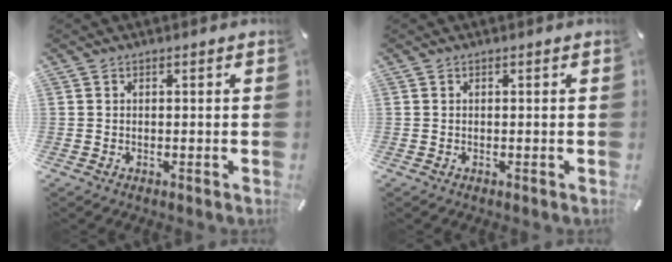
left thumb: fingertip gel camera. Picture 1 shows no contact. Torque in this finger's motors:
{"motor_torque": [-0.02, 0.00, -0.01, 0.01, 0.00]}